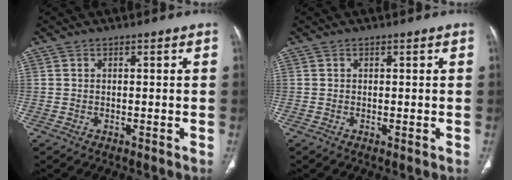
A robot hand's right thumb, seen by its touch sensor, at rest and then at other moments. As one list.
[{"total": 0.0}]